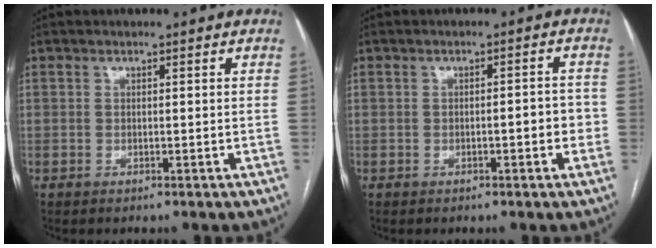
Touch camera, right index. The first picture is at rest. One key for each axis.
{"total": 2.9, "fx": -0.8, "fy": 0.8, "fz": 2.7, "tx": -0.032, "ty": 0.008, "tz": -0.011}